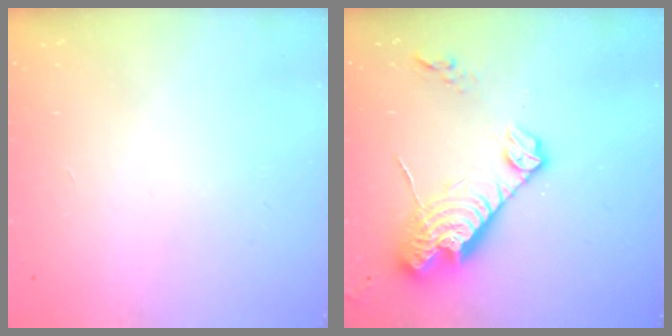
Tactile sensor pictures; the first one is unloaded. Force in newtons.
{"total": 14.8, "press": 14.8, "slide": 1.1}